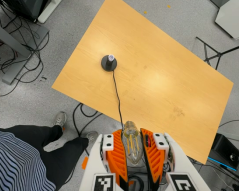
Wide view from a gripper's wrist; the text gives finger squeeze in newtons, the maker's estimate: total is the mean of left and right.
{"total": 21.8, "left": 24.4, "right": 19.1}